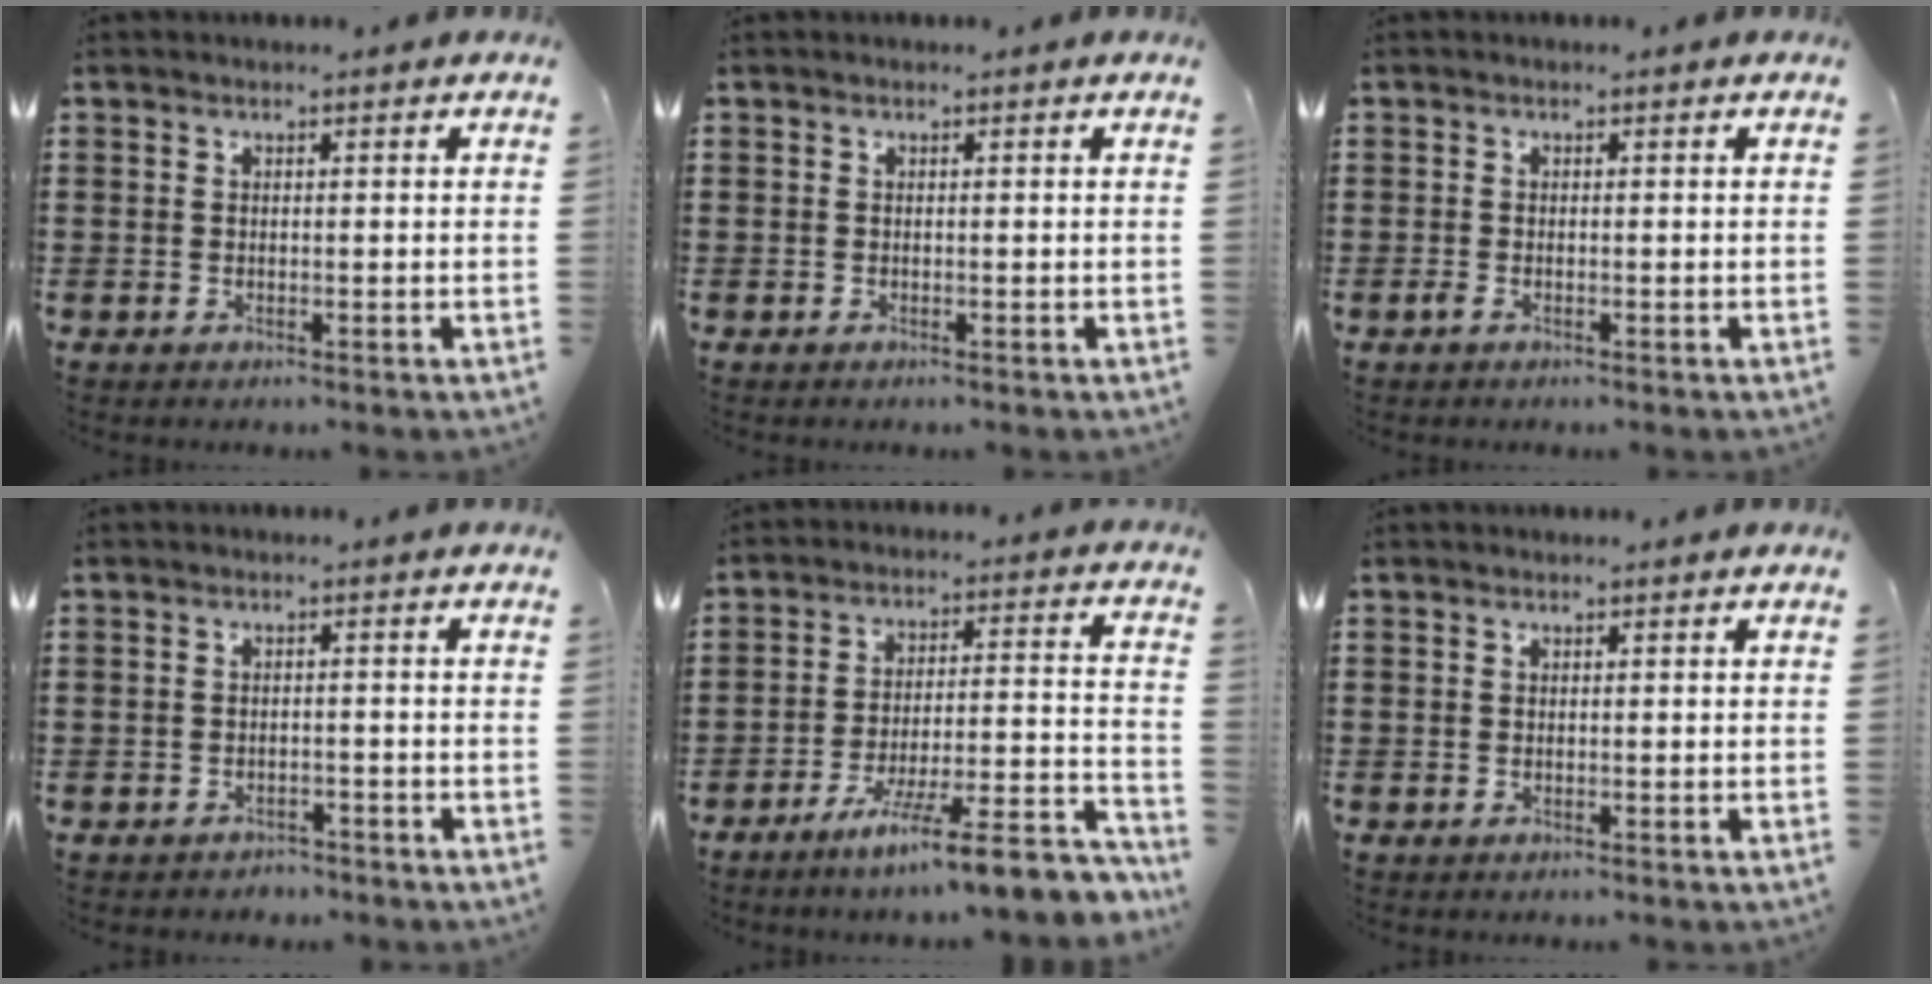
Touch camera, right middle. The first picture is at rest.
{"total": 0.0}
{"total": 0.7, "force": [-0.4, 0.1, 0.5], "torque": [-0.017, -0.009, -0.009]}
{"total": 1.5, "force": [-1.4, 0.4, -0.1], "torque": [-0.004, 0.004, -0.033]}
{"total": 9.8, "force": [-7.8, -0.2, 6.0], "torque": [-0.091, -0.004, -0.149]}
{"total": 0.0}